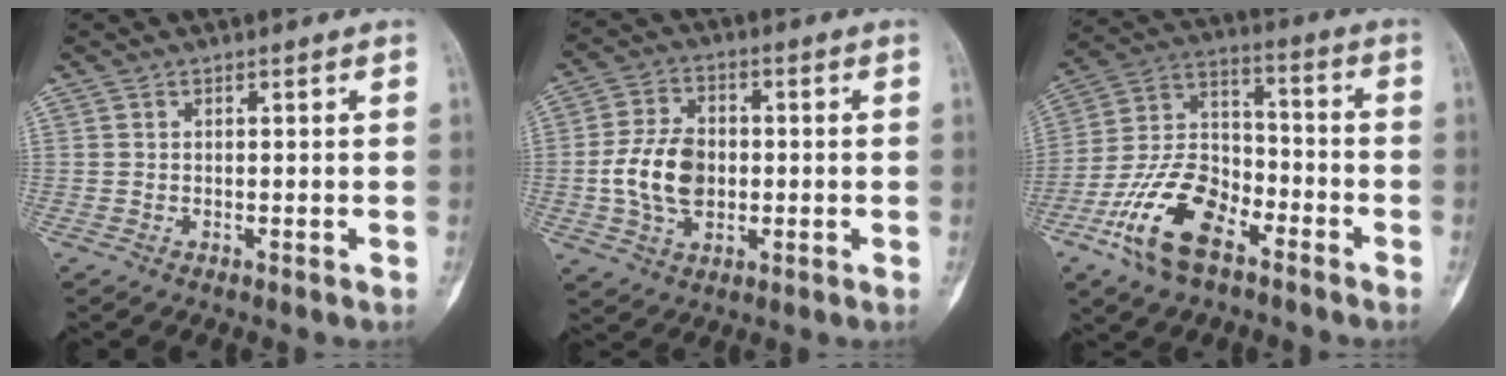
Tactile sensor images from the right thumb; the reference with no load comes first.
{"total": 10.7, "force": [-0.9, 7.3, 7.7], "torque": [-0.132, 0.011, -0.018]}
{"total": 16.2, "force": [-8.8, 8.5, 10.6], "torque": [-0.195, 0.057, -0.173]}